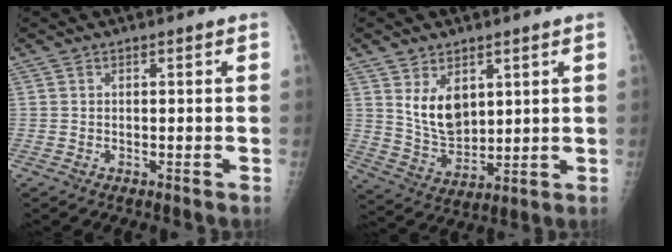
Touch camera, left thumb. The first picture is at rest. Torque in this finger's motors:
{"motor_torque": [1.03, 0.94, 0.64, -0.46, 0.08]}